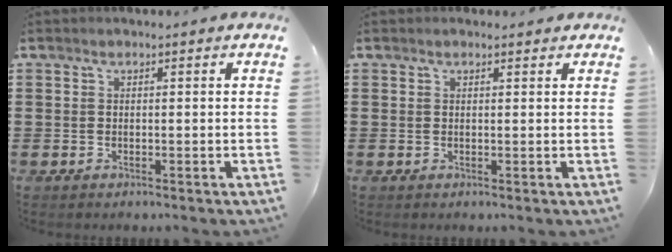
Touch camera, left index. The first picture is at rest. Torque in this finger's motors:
{"motor_torque": [0.03, 0.06, -0.21, -0.06]}